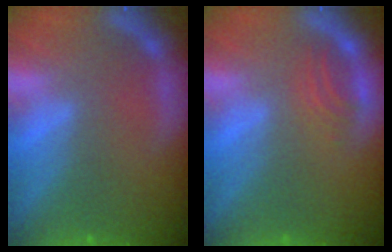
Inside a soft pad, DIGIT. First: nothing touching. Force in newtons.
{"total": 2.0}